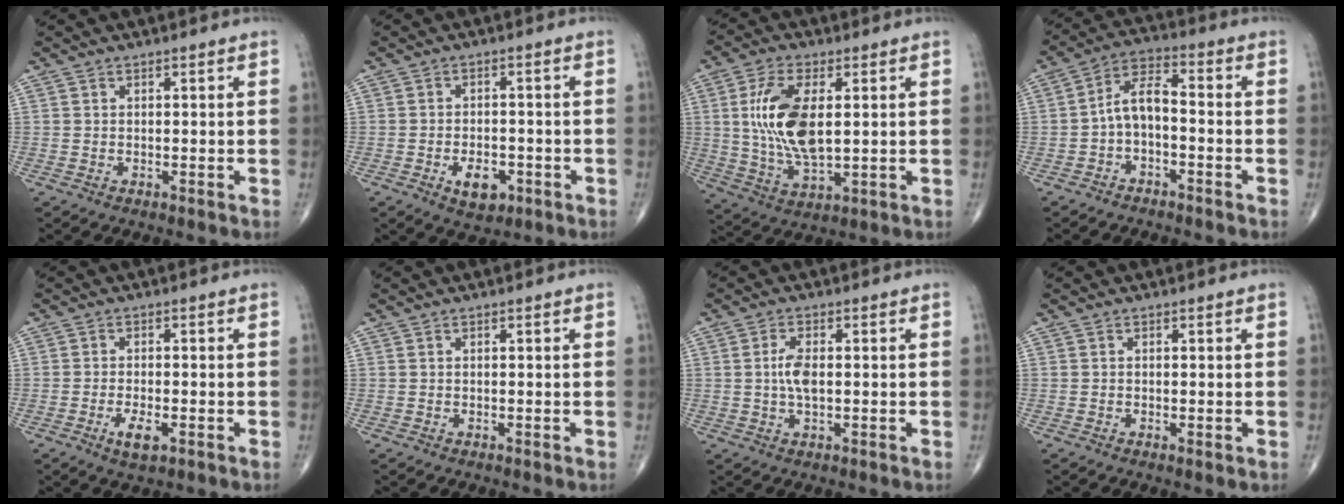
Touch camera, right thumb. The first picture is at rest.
{"total": 5.5, "force": [-2.3, 3.2, 3.8], "torque": [-0.048, 0.006, -0.030]}
{"total": 13.6, "force": [2.0, 6.3, 11.9], "torque": [-0.238, -0.013, 0.045]}
{"total": 6.5, "force": [-1.9, 3.3, 5.3], "torque": [-0.096, 0.038, -0.044]}
{"total": 3.8, "force": [-1.6, 1.4, 3.1], "torque": [-0.060, -0.001, -0.026]}
{"total": 0.0}
{"total": 3.9, "force": [0.1, 1.7, 3.6], "torque": [-0.076, 0.000, 0.001]}
{"total": 0.5, "force": [-0.1, 0.1, 0.5], "torque": [-0.014, -0.004, -0.003]}